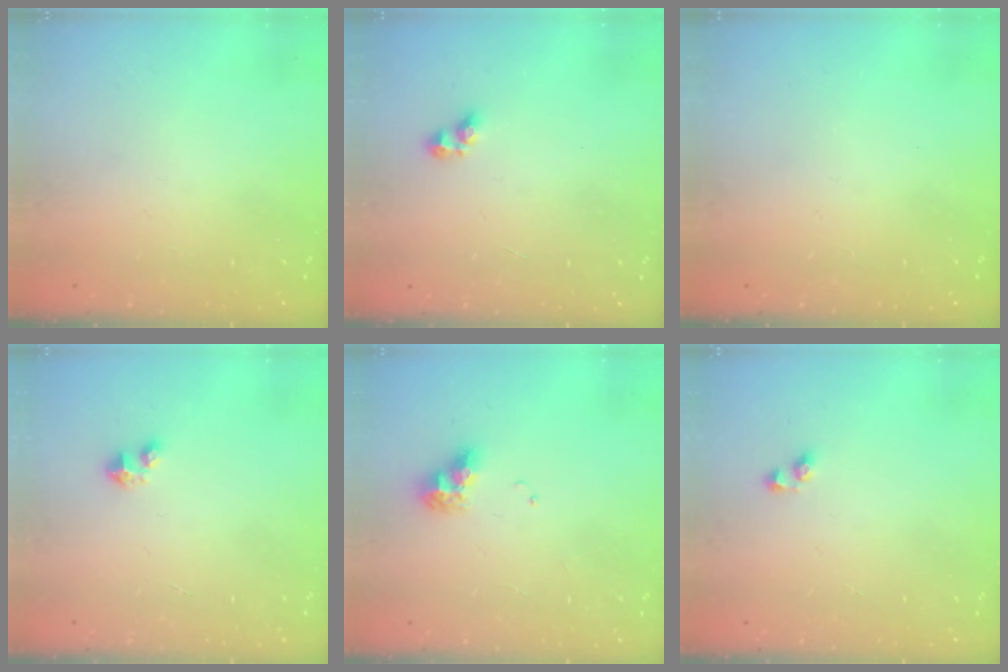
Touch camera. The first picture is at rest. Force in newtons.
{"total": 2.8, "press": 2.6, "slide": 1.1}
{"total": 0.0}
{"total": 2.6, "press": 2.6, "slide": 0.1}
{"total": 9.1, "press": 9.1, "slide": 1.1}
{"total": 3.0, "press": 3.0, "slide": 0.6}